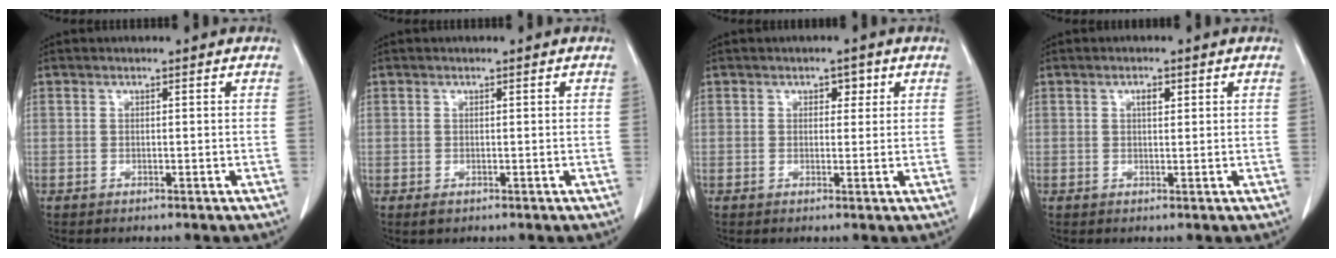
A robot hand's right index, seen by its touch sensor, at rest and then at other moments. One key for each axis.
{"total": 1.0, "fx": -0.3, "fy": 0.8, "fz": 0.4, "tx": -0.001, "ty": 0.003, "tz": 0.000}
{"total": 1.9, "fx": 0.8, "fy": 1.2, "fz": 1.2, "tx": -0.013, "ty": 0.005, "tz": 0.009}
{"total": 1.6, "fx": 0.6, "fy": 0.6, "fz": 1.3, "tx": -0.023, "ty": 0.000, "tz": 0.009}